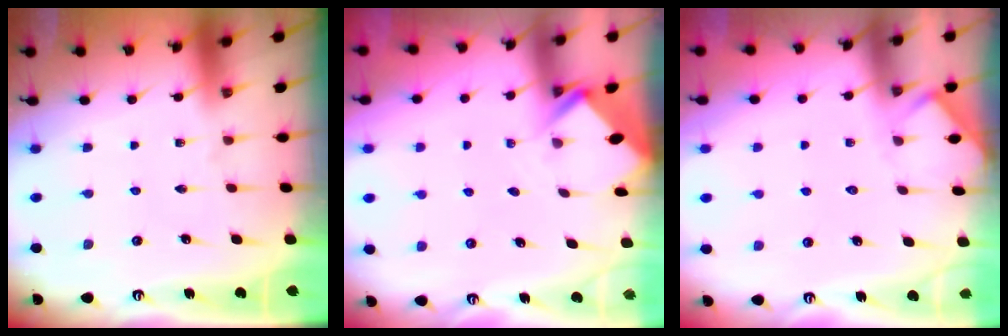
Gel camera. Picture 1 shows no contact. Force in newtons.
{"total": 2.7, "press": 2.7, "slide": 0.2}
{"total": 4.3, "press": 4.2, "slide": 0.5}